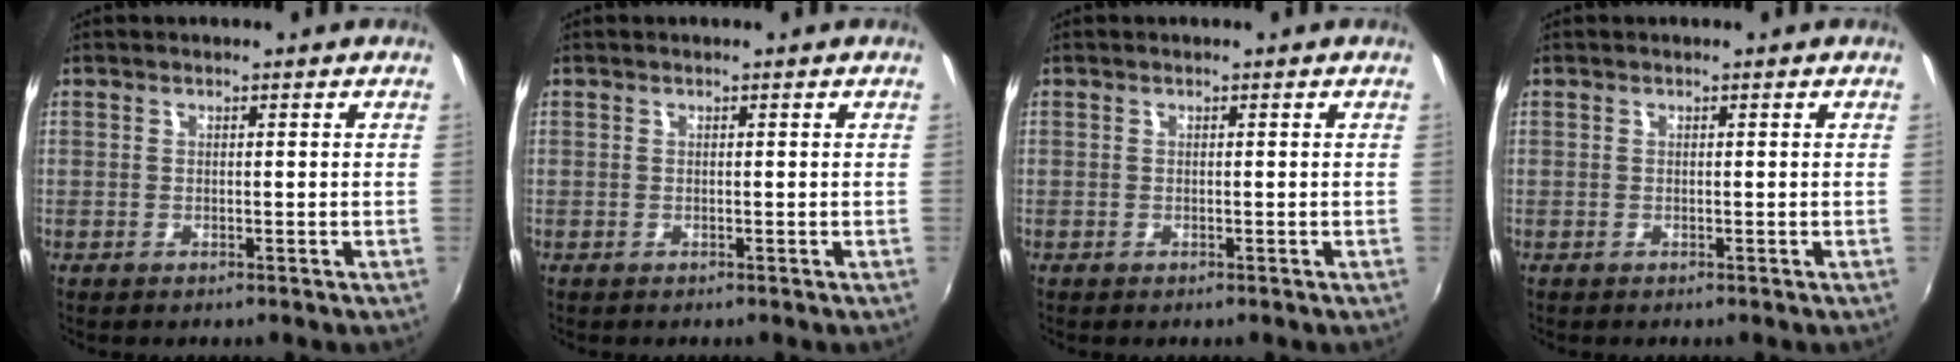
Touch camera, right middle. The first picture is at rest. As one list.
[{"total": 0.0}, {"total": 0.0}, {"total": 0.0}]